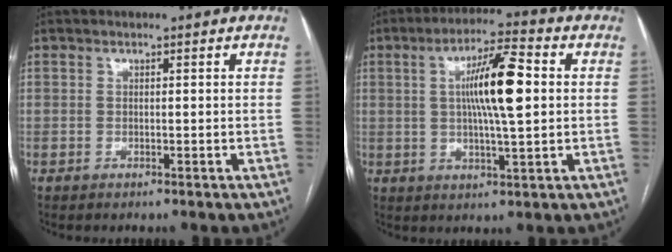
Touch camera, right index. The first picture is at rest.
{"total": 10.8, "force": [1.4, 1.1, 10.7], "torque": [-0.188, 0.010, 0.022]}